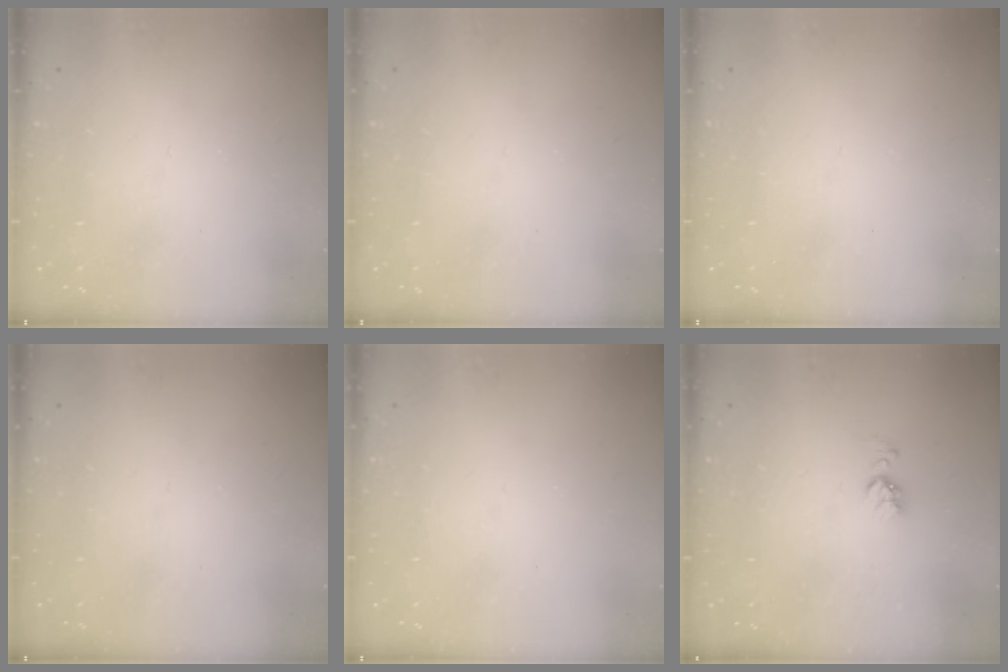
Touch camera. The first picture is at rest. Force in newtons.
{"total": 0.0}
{"total": 0.0}
{"total": 0.0}
{"total": 0.0}
{"total": 4.1, "press": 4.1, "slide": 0.5}